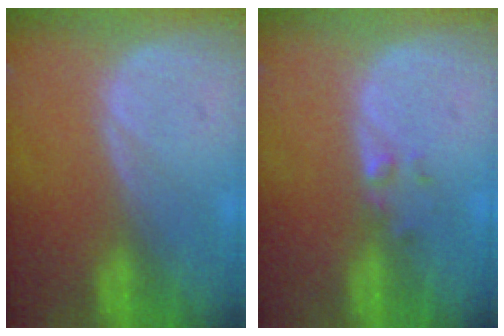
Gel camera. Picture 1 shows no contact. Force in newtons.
{"total": 1.4, "press": 1.2, "slide": 0.7}